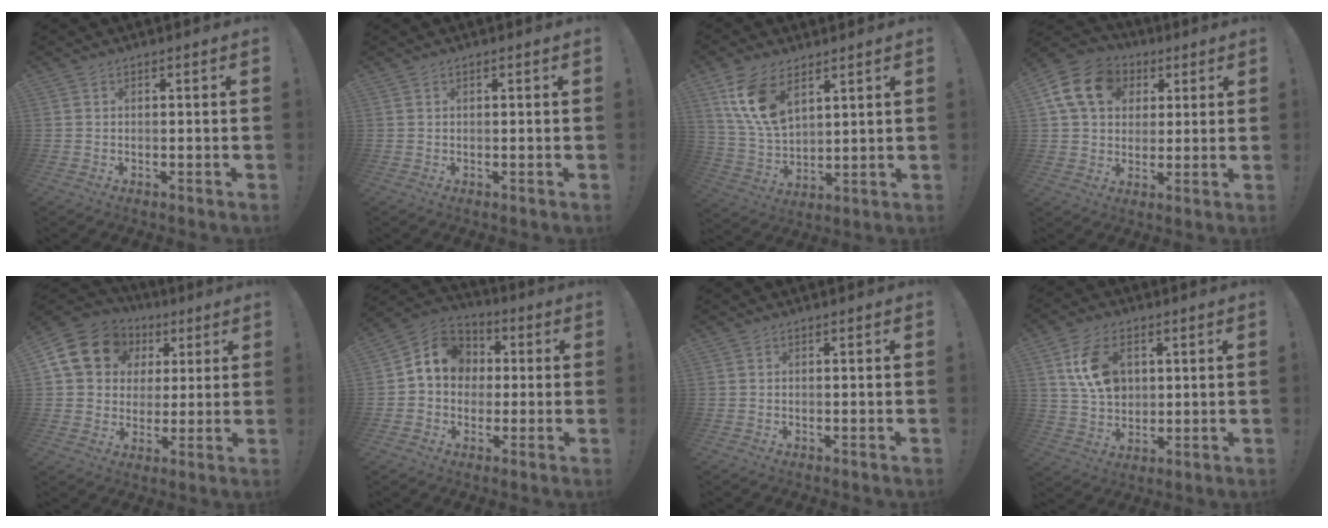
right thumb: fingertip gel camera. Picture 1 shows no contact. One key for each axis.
{"total": 0.0}
{"total": 13.4, "fx": 7.5, "fy": 7.4, "fz": 8.3, "tx": -0.166, "ty": -0.032, "tz": 0.142}
{"total": 16.4, "fx": 5.4, "fy": 12.7, "fz": 8.9, "tx": -0.127, "ty": -0.006, "tz": 0.107}
{"total": 16.0, "fx": 5.6, "fy": 13.2, "fz": 7.1, "tx": -0.106, "ty": -0.012, "tz": 0.122}
{"total": 10.8, "fx": 1.1, "fy": 9.6, "fz": 4.7, "tx": -0.053, "ty": 0.010, "tz": 0.028}
{"total": 0.0}
{"total": 12.9, "fx": 4.3, "fy": 9.1, "fz": 8.1, "tx": -0.138, "ty": -0.001, "tz": 0.082}